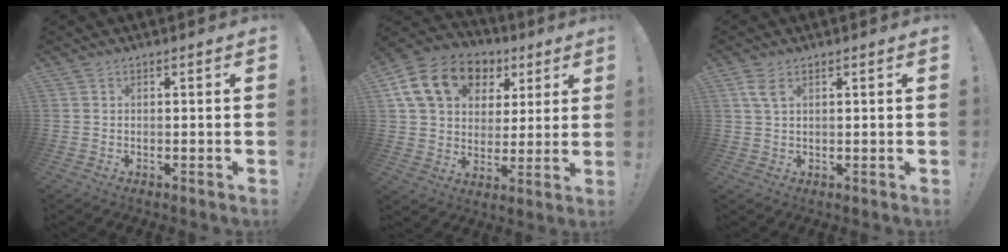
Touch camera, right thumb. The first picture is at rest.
{"total": 18.9, "force": [8.1, 13.8, 10.1], "torque": [-0.156, -0.023, 0.159]}
{"total": 3.9, "force": [1.8, 1.8, 3.0], "torque": [-0.052, 0.000, 0.033]}